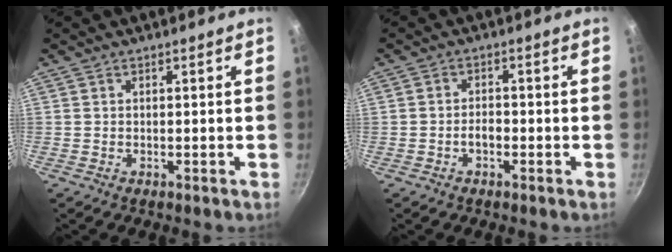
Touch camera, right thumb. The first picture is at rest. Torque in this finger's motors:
{"motor_torque": [-0.21, 0.01, 0.39, 0.06, 0.03]}